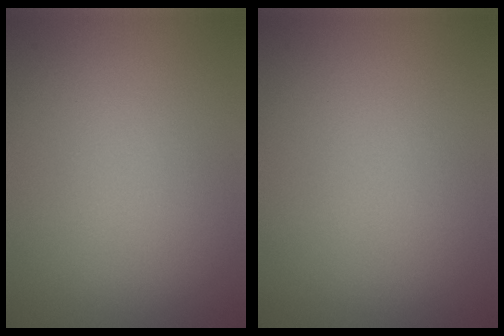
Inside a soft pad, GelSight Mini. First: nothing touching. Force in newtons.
{"total": 0.0}